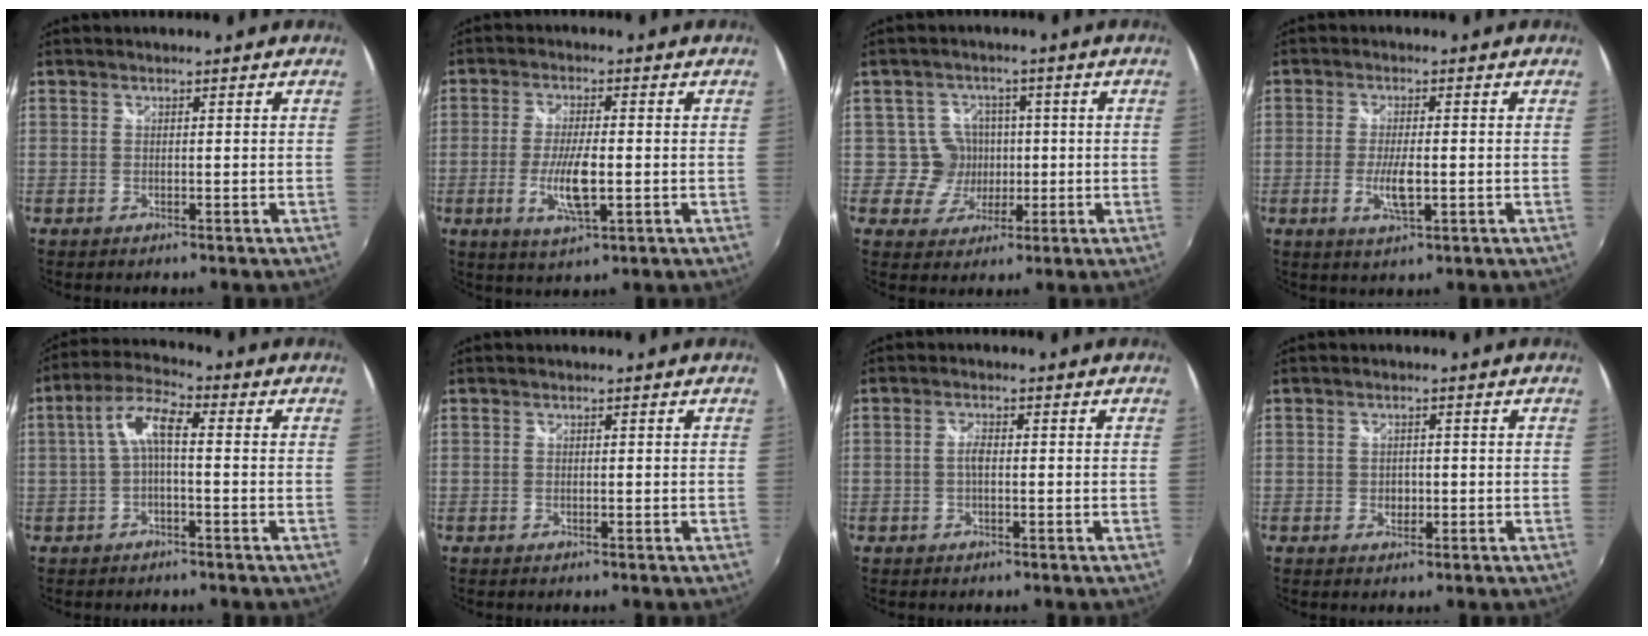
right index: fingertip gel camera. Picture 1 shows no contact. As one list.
[{"total": 7.6, "force": [-1.7, 1.9, 7.2], "torque": [-0.143, -0.011, -0.032]}, {"total": 5.6, "force": [-0.2, 5.6, -0.1], "torque": [0.000, 0.015, -0.004]}, {"total": 4.9, "force": [-1.2, 1.3, 4.6], "torque": [-0.092, -0.008, -0.021]}, {"total": 6.2, "force": [-0.4, 2.0, 5.9], "torque": [-0.125, 0.021, -0.008]}, {"total": 0.0}, {"total": 1.7, "force": [-0.3, 0.7, 1.6], "torque": [-0.031, 0.004, -0.007]}, {"total": 1.9, "force": [-0.4, 1.6, 0.8], "torque": [-0.011, 0.000, -0.007]}]